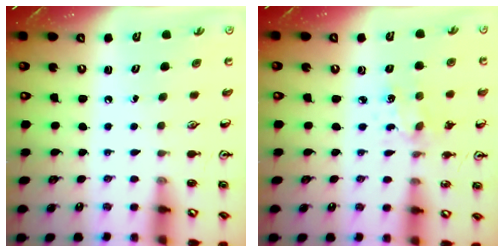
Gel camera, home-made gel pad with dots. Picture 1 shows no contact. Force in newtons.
{"total": 2.0, "press": 2.0, "slide": 0.2}